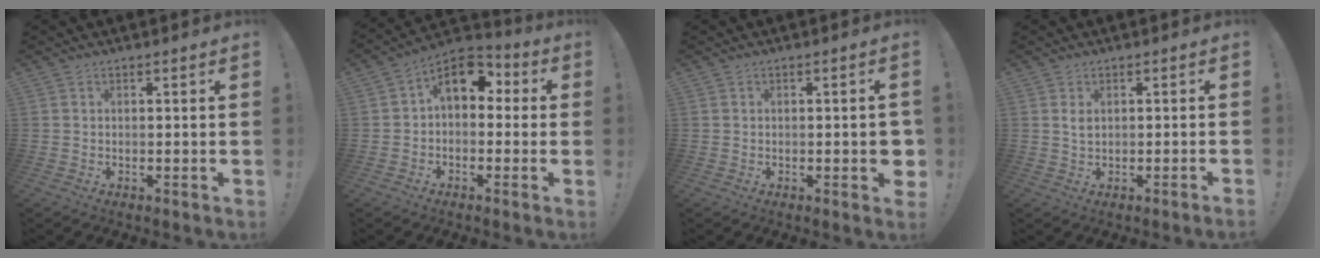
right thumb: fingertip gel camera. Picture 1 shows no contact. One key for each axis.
{"total": 10.1, "fx": 2.8, "fy": 6.7, "fz": 7.0, "tx": -0.092, "ty": -0.001, "tz": 0.057}
{"total": 3.3, "fx": -0.6, "fy": 1.0, "fz": 3.1, "tx": -0.042, "ty": 0.006, "tz": -0.007}
{"total": 1.4, "fx": -0.1, "fy": 0.4, "fz": 1.4, "tx": -0.028, "ty": 0.004, "tz": -0.003}